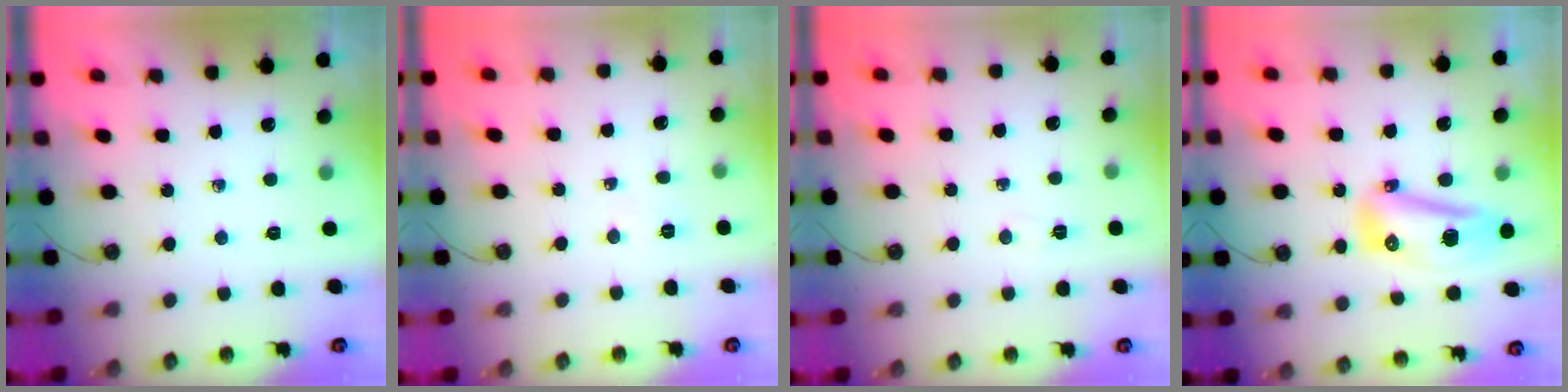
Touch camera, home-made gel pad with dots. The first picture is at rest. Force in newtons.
{"total": 16.1, "press": 5.3, "slide": 15.2}
{"total": 3.5, "press": 3.5, "slide": 0.6}
{"total": 12.6, "press": 12.5, "slide": 1.5}